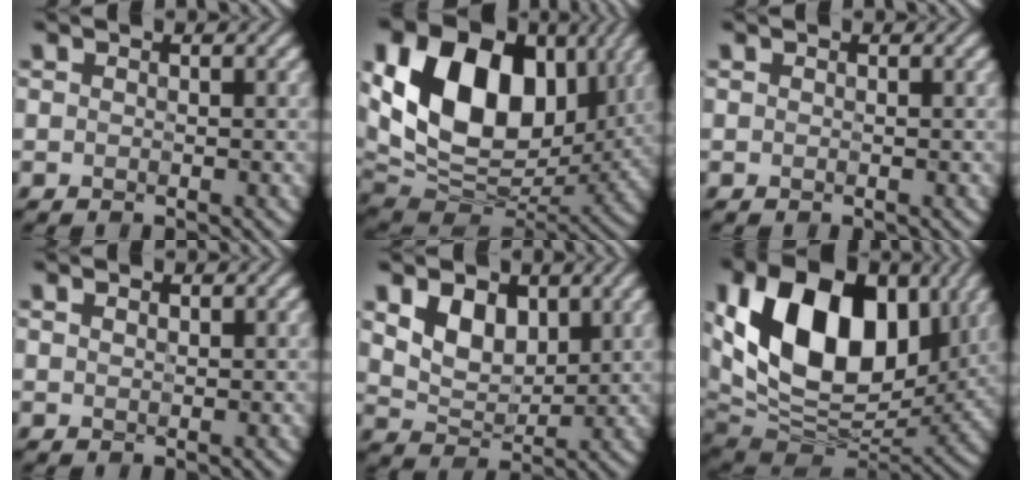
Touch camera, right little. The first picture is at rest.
{"total": 16.3, "force": [4.0, 11.0, 11.3], "torque": [-0.211, 0.017, 0.070]}
{"total": 0.0}
{"total": 0.8, "force": [0.5, 0.4, 0.5], "torque": [-0.007, 0.003, 0.008]}
{"total": 4.4, "force": [1.6, 3.0, 2.7], "torque": [-0.063, -0.015, 0.025]}
{"total": 16.1, "force": [3.4, 10.5, 11.8], "torque": [-0.209, 0.011, 0.056]}